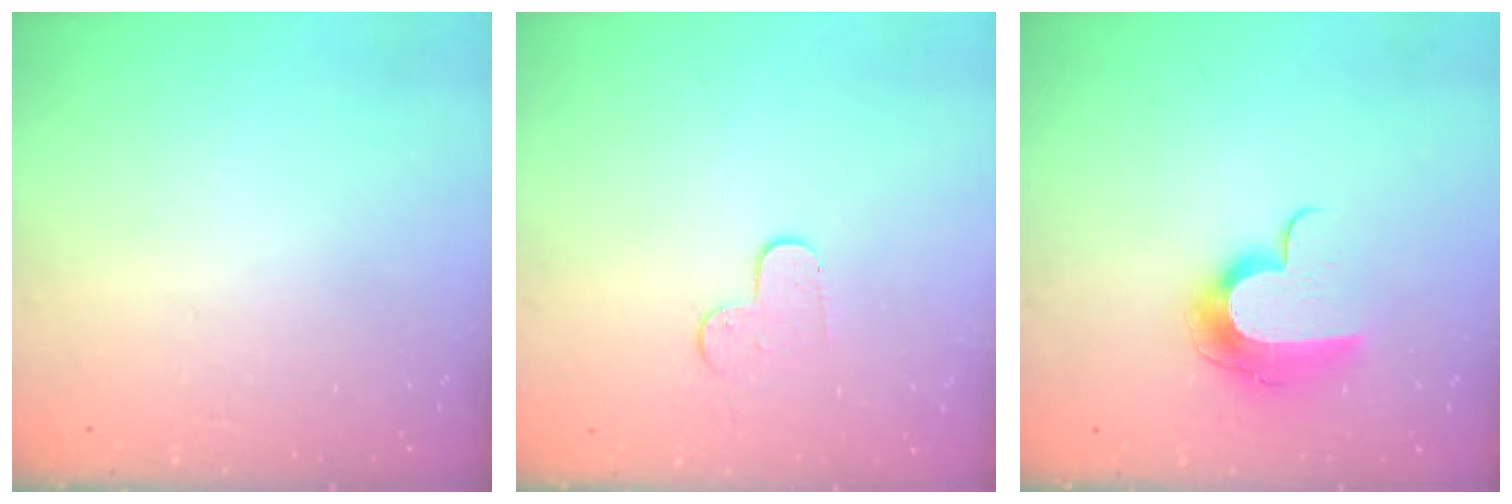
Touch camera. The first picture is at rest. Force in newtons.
{"total": 4.3, "press": 4.3, "slide": 0.4}
{"total": 10.2, "press": 10.2, "slide": 0.5}